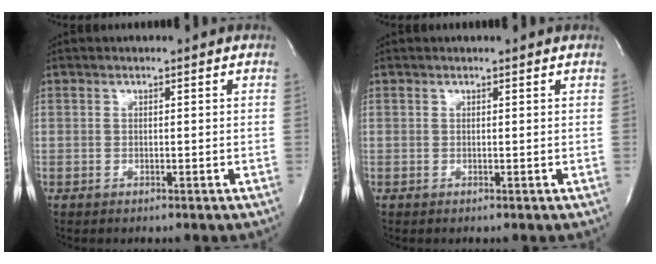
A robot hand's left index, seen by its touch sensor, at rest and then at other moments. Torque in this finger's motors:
{"motor_torque": [0.02, -0.02, 0.00, 0.01]}